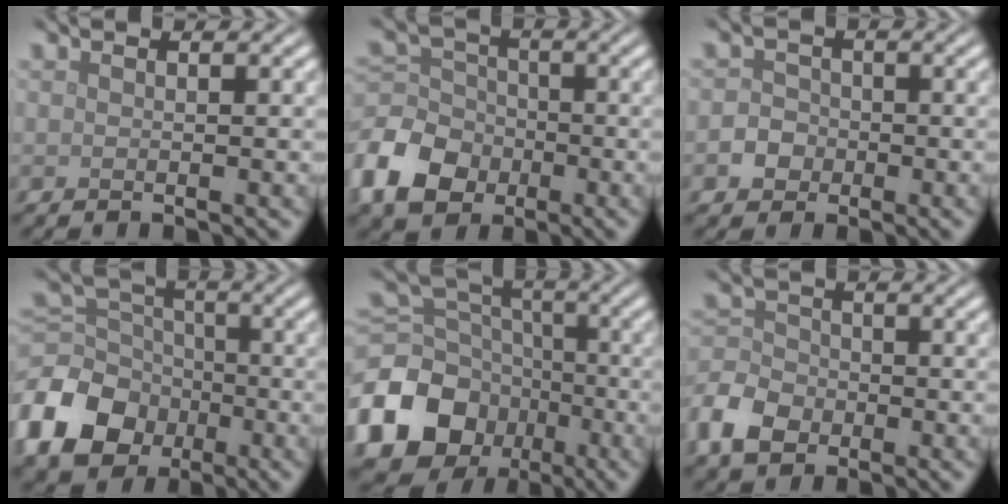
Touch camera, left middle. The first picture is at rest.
{"total": 7.8, "force": [-3.6, 5.8, 3.7], "torque": [-0.085, 0.001, -0.091]}
{"total": 2.3, "force": [-0.8, 2.1, 0.8], "torque": [0.005, 0.001, -0.020]}
{"total": 10.0, "force": [-4.4, 7.6, 4.8], "torque": [-0.121, -0.010, -0.104]}
{"total": 13.2, "force": [-5.6, 10.8, 5.1], "torque": [-0.143, -0.012, -0.112]}
{"total": 5.4, "force": [-2.9, 3.8, 2.6], "torque": [-0.063, -0.002, -0.072]}